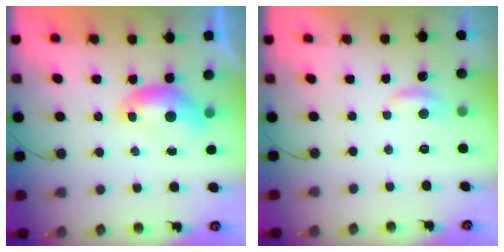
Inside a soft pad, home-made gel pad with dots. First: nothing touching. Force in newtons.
{"total": 1.0, "press": 0.8, "slide": 0.5}